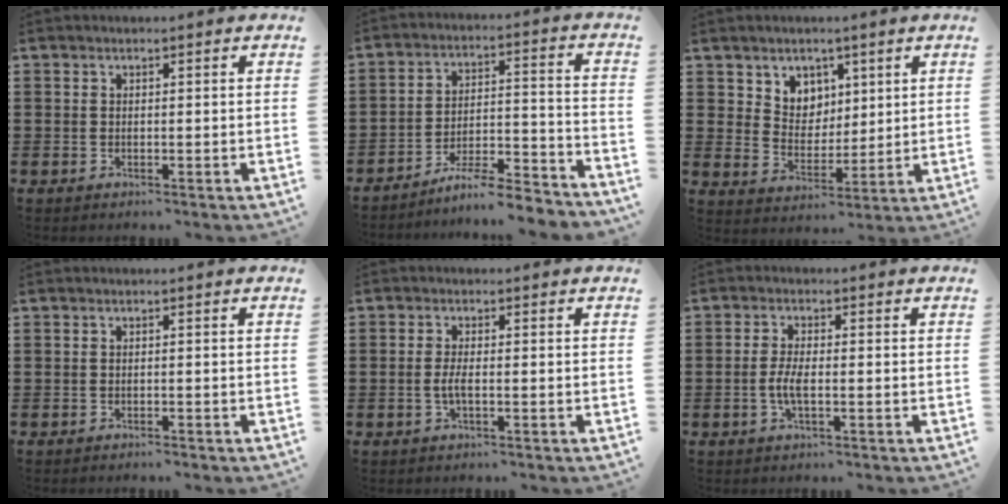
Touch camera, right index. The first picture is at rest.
{"total": 7.0, "force": [-6.5, 0.1, 2.7], "torque": [-0.036, 0.002, -0.125]}
{"total": 5.4, "force": [3.5, 4.2, -0.1], "torque": [-0.021, -0.004, 0.064]}
{"total": 0.6, "force": [-0.6, -0.1, 0.2], "torque": [-0.006, -0.004, -0.011]}
{"total": 2.5, "force": [-0.7, 0.3, 2.4], "torque": [-0.059, -0.009, -0.016]}
{"total": 3.6, "force": [-0.9, 0.8, 3.4], "torque": [-0.075, -0.006, -0.020]}